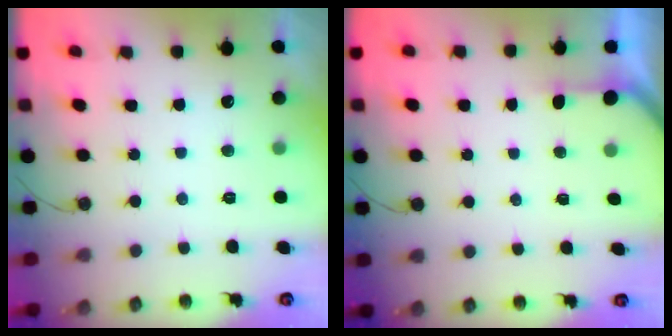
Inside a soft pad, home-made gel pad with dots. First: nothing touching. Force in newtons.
{"total": 1.2, "press": 1.2, "slide": 0.2}